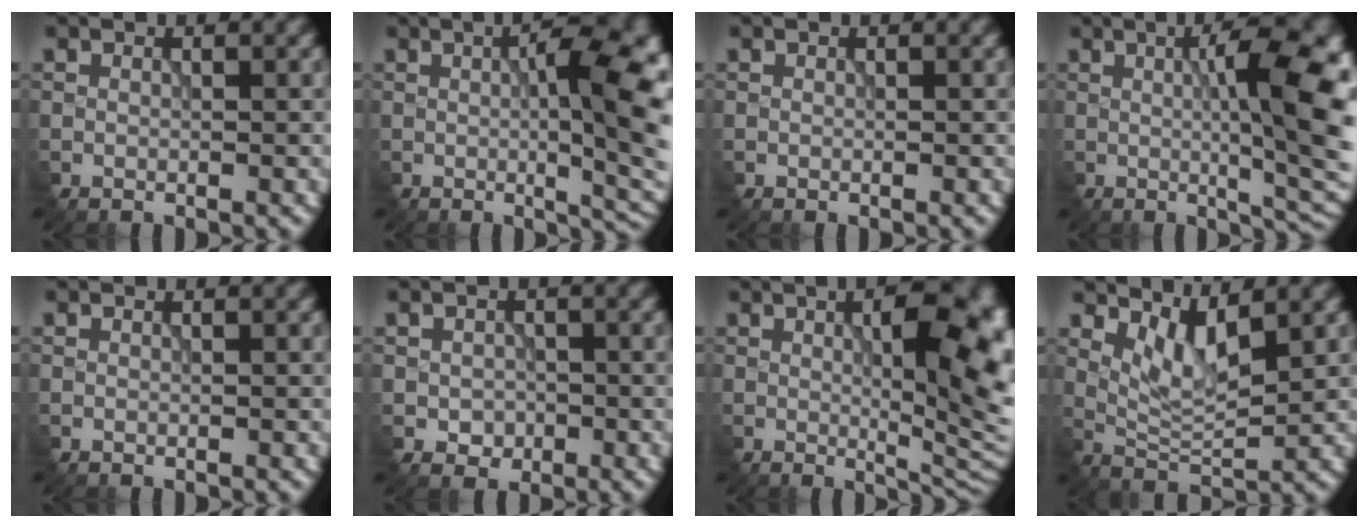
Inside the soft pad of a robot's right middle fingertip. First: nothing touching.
{"total": 11.7, "force": [0.6, 4.1, 11.0], "torque": [-0.121, 0.001, 0.010]}
{"total": 0.0}
{"total": 12.8, "force": [1.0, 3.9, 12.2], "torque": [-0.140, 0.004, 0.019]}
{"total": 0.0}
{"total": 1.6, "force": [-0.5, 1.4, 0.5], "torque": [-0.013, -0.006, -0.008]}
{"total": 12.9, "force": [1.6, 4.9, 11.8], "torque": [-0.125, 0.004, 0.024]}
{"total": 3.4, "force": [2.0, 1.2, 2.5], "torque": [-0.058, -0.013, 0.047]}